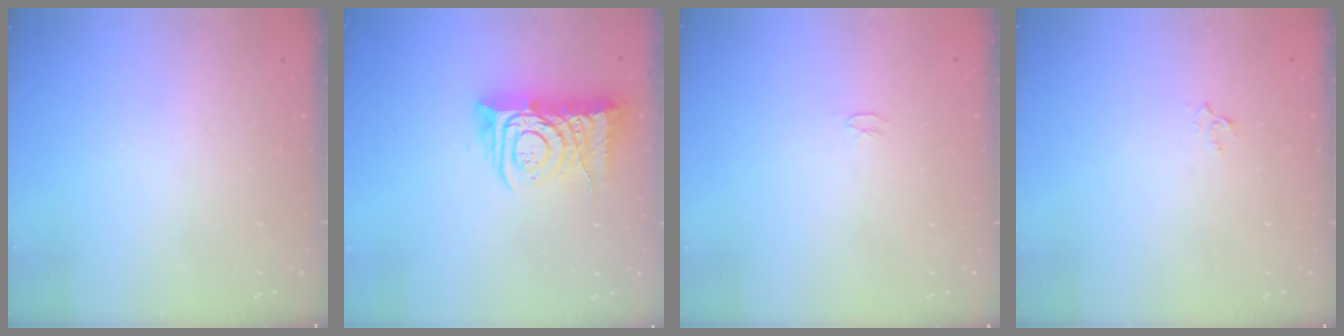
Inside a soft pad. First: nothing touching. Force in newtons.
{"total": 11.5, "press": 11.4, "slide": 1.7}
{"total": 2.5, "press": 2.5, "slide": 0.3}
{"total": 3.0, "press": 3.0, "slide": 0.4}